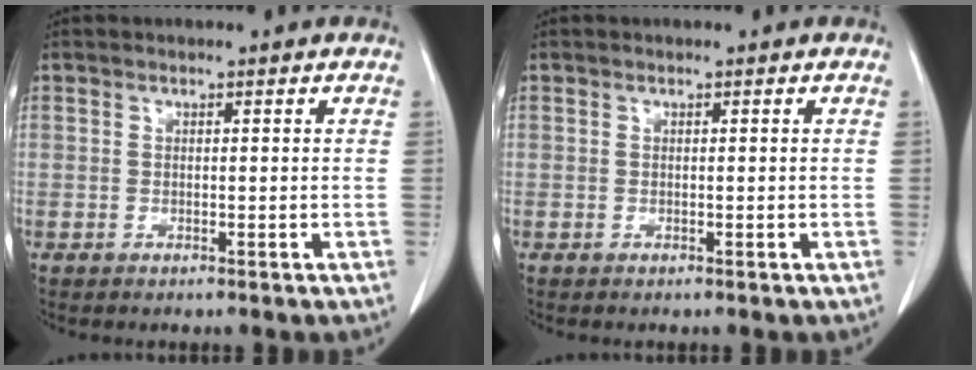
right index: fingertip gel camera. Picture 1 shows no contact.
{"total": 0.0}